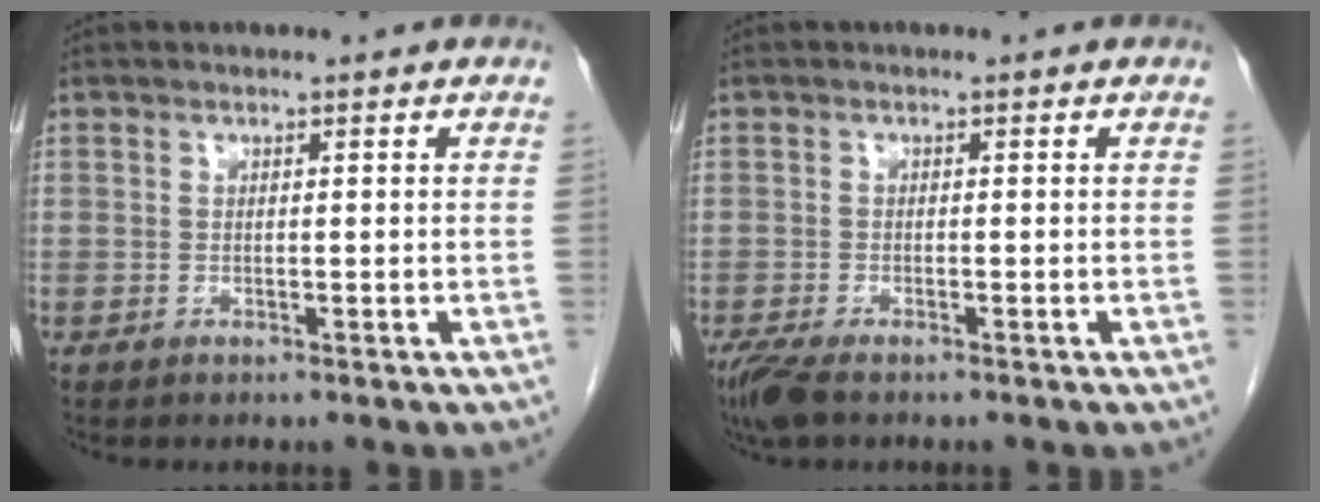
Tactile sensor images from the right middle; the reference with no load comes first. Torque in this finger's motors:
{"motor_torque": [0.51, -0.25, 0.05, 0.05]}